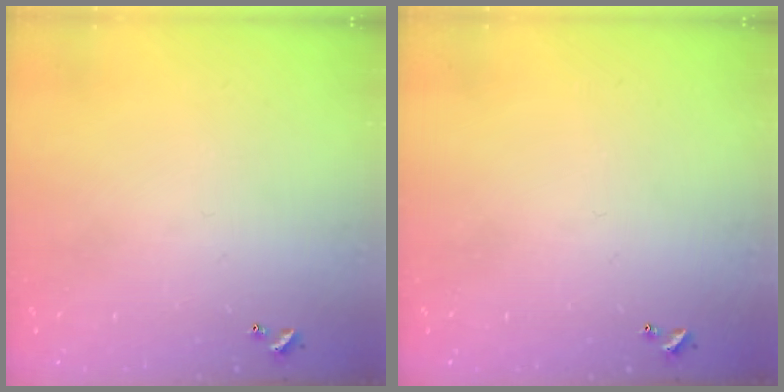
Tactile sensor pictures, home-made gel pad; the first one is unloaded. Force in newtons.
{"total": 0.0}